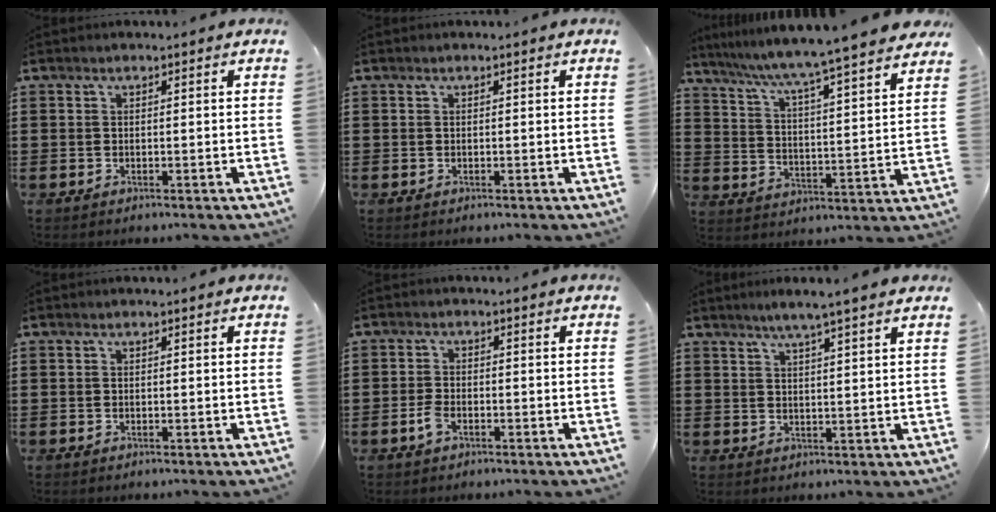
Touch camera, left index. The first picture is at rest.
{"total": 0.0}
{"total": 6.0, "force": [5.2, -1.3, 2.5], "torque": [-0.072, -0.052, 0.079]}
{"total": 0.0}
{"total": 2.5, "force": [-1.1, 1.1, 1.9], "torque": [-0.058, -0.005, -0.027]}
{"total": 3.8, "force": [3.1, -0.7, 2.1], "torque": [-0.049, -0.008, 0.052]}